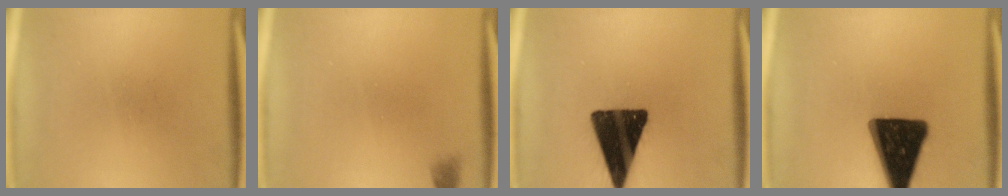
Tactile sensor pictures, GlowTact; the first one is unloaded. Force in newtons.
{"total": 1.1}
{"total": 17.2}
{"total": 17.6}